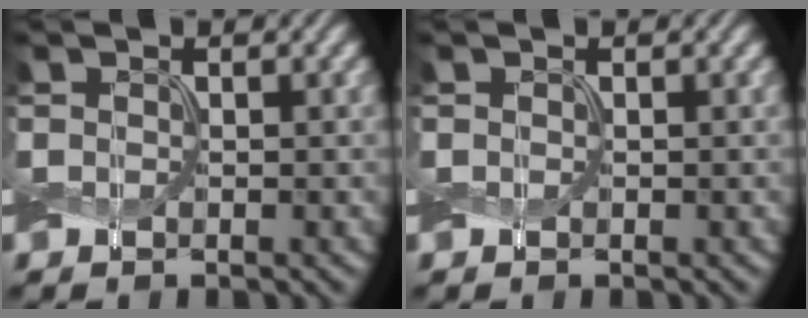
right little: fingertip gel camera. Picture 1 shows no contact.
{"total": 0.0}